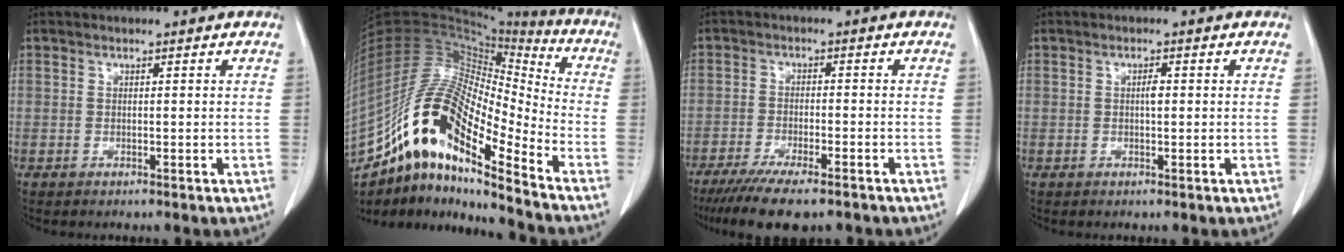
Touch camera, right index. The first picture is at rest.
{"total": 21.0, "force": [-13.6, 4.5, 15.4], "torque": [-0.320, 0.019, -0.248]}
{"total": 11.3, "force": [-8.7, 1.8, 6.9], "torque": [-0.101, -0.020, -0.133]}
{"total": 1.2, "force": [0.1, 0.4, 1.2], "torque": [-0.021, 0.003, 0.001]}